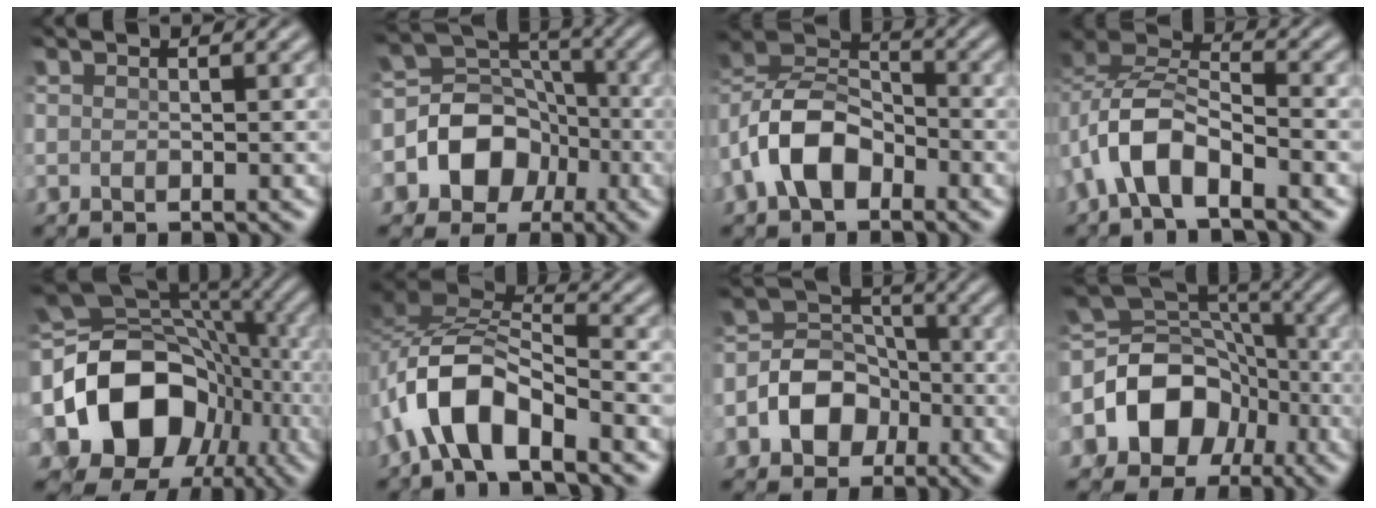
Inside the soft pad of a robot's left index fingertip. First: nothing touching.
{"total": 8.6, "force": [-2.5, 7.2, 3.9], "torque": [-0.070, 0.020, -0.067]}
{"total": 7.1, "force": [-3.2, 4.2, 4.7], "torque": [-0.097, 0.016, -0.074]}
{"total": 5.3, "force": [-2.7, 2.3, 3.9], "torque": [-0.076, 0.015, -0.053]}
{"total": 15.5, "force": [-2.0, 11.7, 9.9], "torque": [-0.193, -0.013, -0.022]}
{"total": 6.7, "force": [-4.0, 2.2, 4.9], "torque": [-0.090, 0.011, -0.080]}
{"total": 5.5, "force": [-2.2, 4.1, 2.9], "torque": [-0.040, 0.010, -0.046]}
{"total": 9.8, "force": [-2.6, 7.8, 5.3], "torque": [-0.095, 0.009, -0.059]}